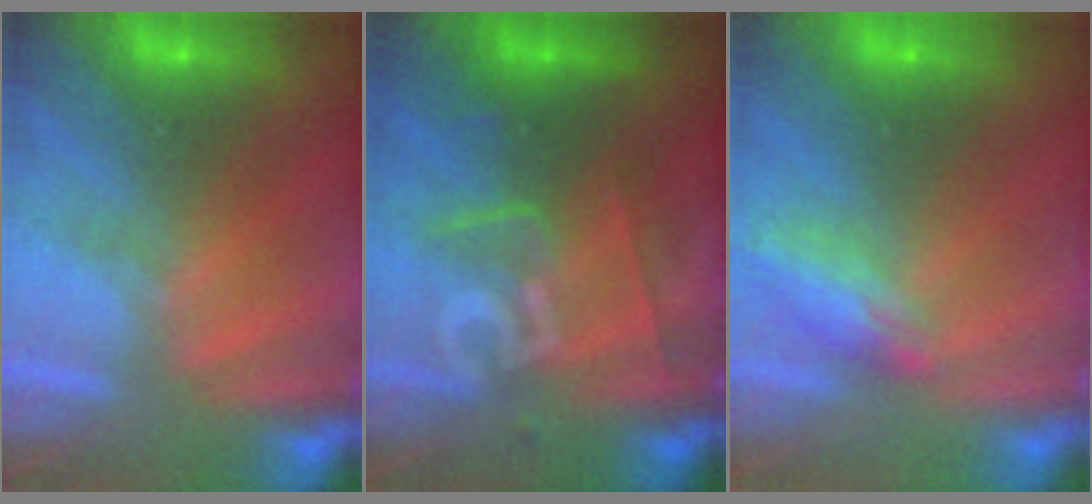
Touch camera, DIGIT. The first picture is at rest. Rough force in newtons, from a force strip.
{"total": 2.7}
{"total": 2.4}